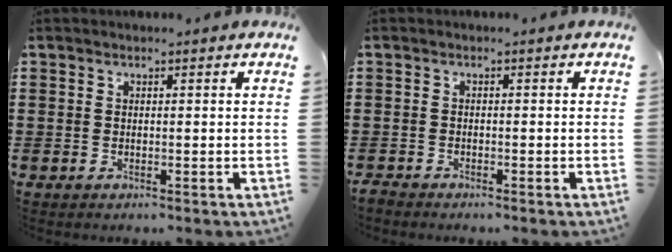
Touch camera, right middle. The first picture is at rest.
{"total": 1.2, "force": [-1.2, 0.2, 0.1], "torque": [-0.006, -0.001, -0.025]}